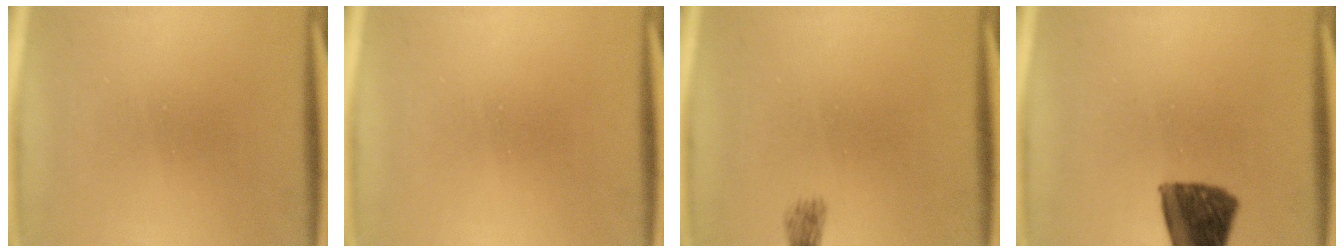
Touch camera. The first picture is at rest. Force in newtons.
{"total": 0.0}
{"total": 3.0}
{"total": 10.5}